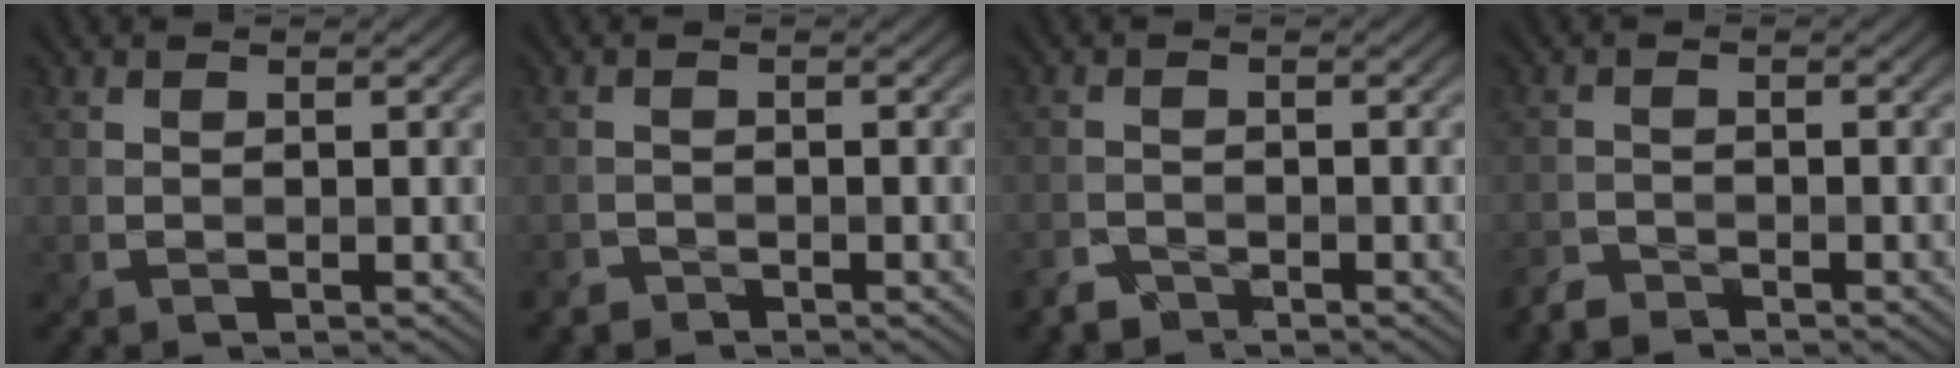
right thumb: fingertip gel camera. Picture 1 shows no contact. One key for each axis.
{"total": 1.6, "fx": -1.5, "fy": 0.5, "fz": -0.2, "tx": 0.002, "ty": -0.004, "tz": -0.031}
{"total": 2.0, "fx": -1.9, "fy": 0.4, "fz": 0.0, "tx": -0.002, "ty": -0.005, "tz": -0.042}
{"total": 2.3, "fx": -2.2, "fy": 0.3, "fz": 0.0, "tx": -0.001, "ty": -0.006, "tz": -0.050}